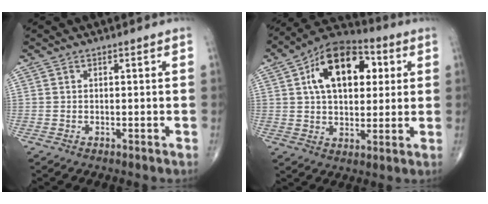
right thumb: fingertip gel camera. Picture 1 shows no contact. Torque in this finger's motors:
{"motor_torque": [1.00, 3.20, 0.77, 0.02, 0.14]}